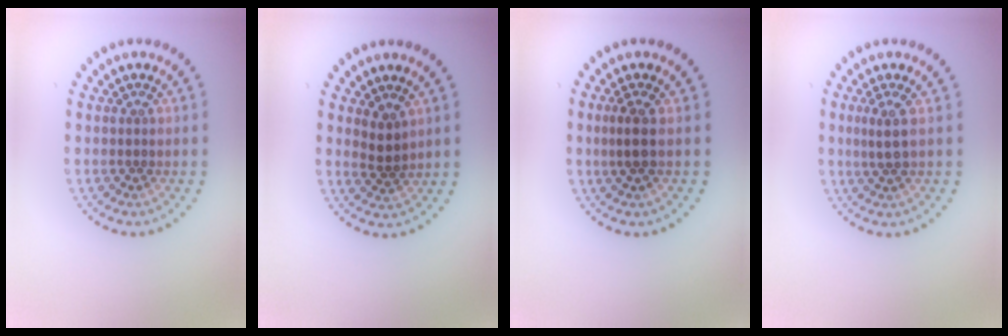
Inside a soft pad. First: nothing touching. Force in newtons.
{"total": 1.7, "press": 1.3, "slide": 1.1}
{"total": 1.6, "press": 1.3, "slide": 0.9}
{"total": 1.6, "press": 1.3, "slide": 0.9}